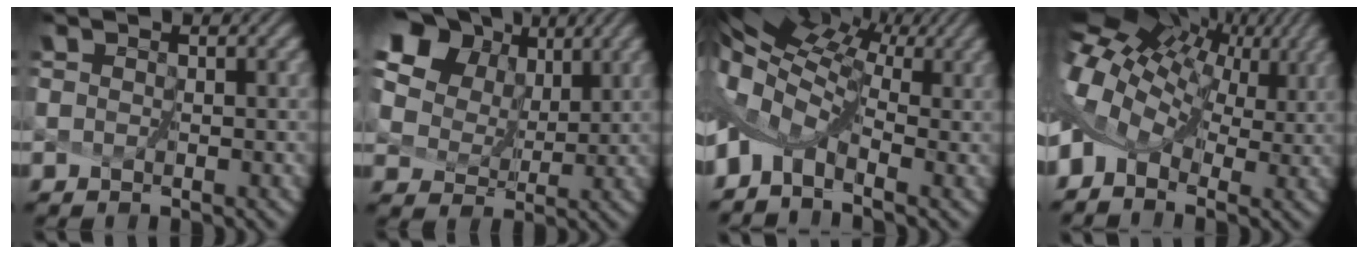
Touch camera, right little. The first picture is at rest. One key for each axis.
{"total": 14.4, "fx": 8.2, "fy": 9.8, "fz": 6.8, "tx": -0.184, "ty": 0.032, "tz": 0.181}
{"total": 8.8, "fx": 1.6, "fy": 4.6, "fz": 7.3, "tx": -0.164, "ty": 0.011, "tz": 0.027}
{"total": 9.7, "fx": 1.3, "fy": 6.5, "fz": 7.2, "tx": -0.158, "ty": 0.010, "tz": 0.022}